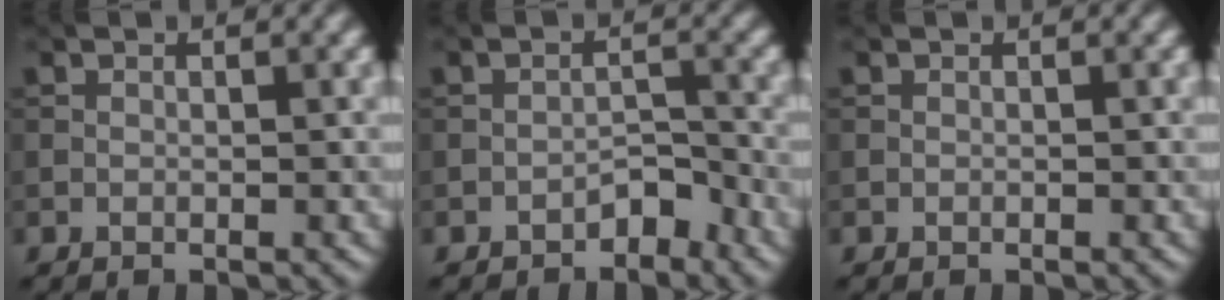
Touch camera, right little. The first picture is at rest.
{"total": 2.1, "force": [-1.7, 1.0, 0.9], "torque": [-0.009, 0.011, -0.028]}
{"total": 0.0}